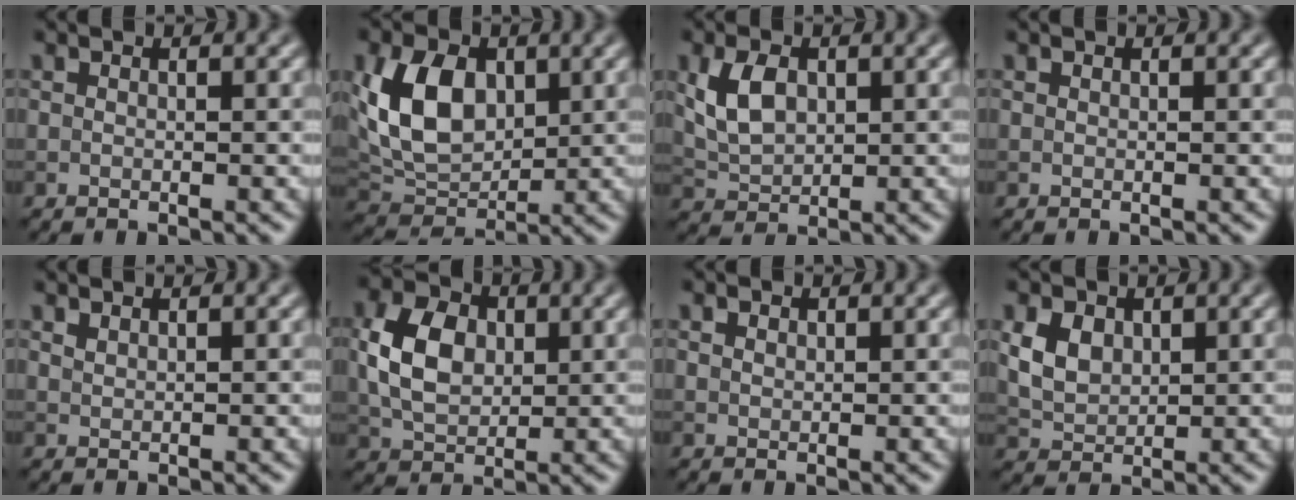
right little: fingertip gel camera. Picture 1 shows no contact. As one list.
[{"total": 8.0, "force": [1.5, 5.4, 5.7], "torque": [-0.120, 0.002, 0.027]}, {"total": 4.0, "force": [1.0, 2.7, 2.9], "torque": [-0.066, 0.003, 0.021]}, {"total": 0.0}, {"total": 0.6, "force": [0.5, 0.1, 0.2], "torque": [-0.008, 0.001, 0.015]}, {"total": 6.0, "force": [0.8, 4.3, 4.2], "torque": [-0.087, 0.008, 0.014]}, {"total": 0.9, "force": [0.6, 0.6, 0.3], "torque": [-0.006, -0.002, 0.008]}, {"total": 3.5, "force": [1.0, 2.6, 2.2], "torque": [-0.053, 0.001, 0.020]}]